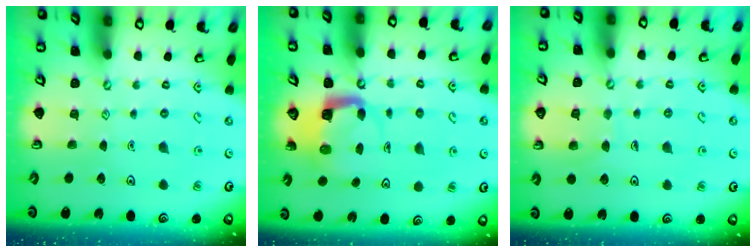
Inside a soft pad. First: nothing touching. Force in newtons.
{"total": 5.8, "press": 5.8, "slide": 0.6}
{"total": 6.7, "press": 6.7, "slide": 0.4}